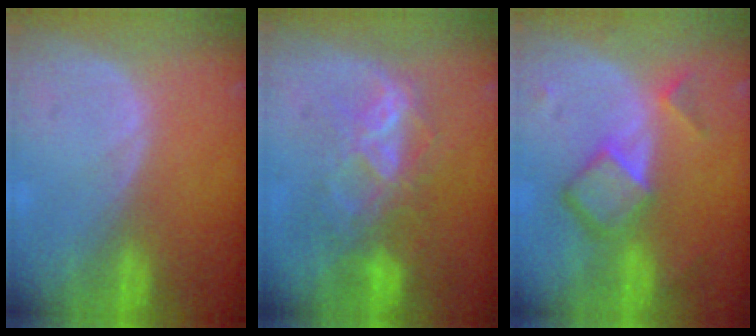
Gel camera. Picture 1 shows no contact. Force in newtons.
{"total": 6.9, "press": 6.7, "slide": 1.7}
{"total": 6.9, "press": 5.9, "slide": 3.6}